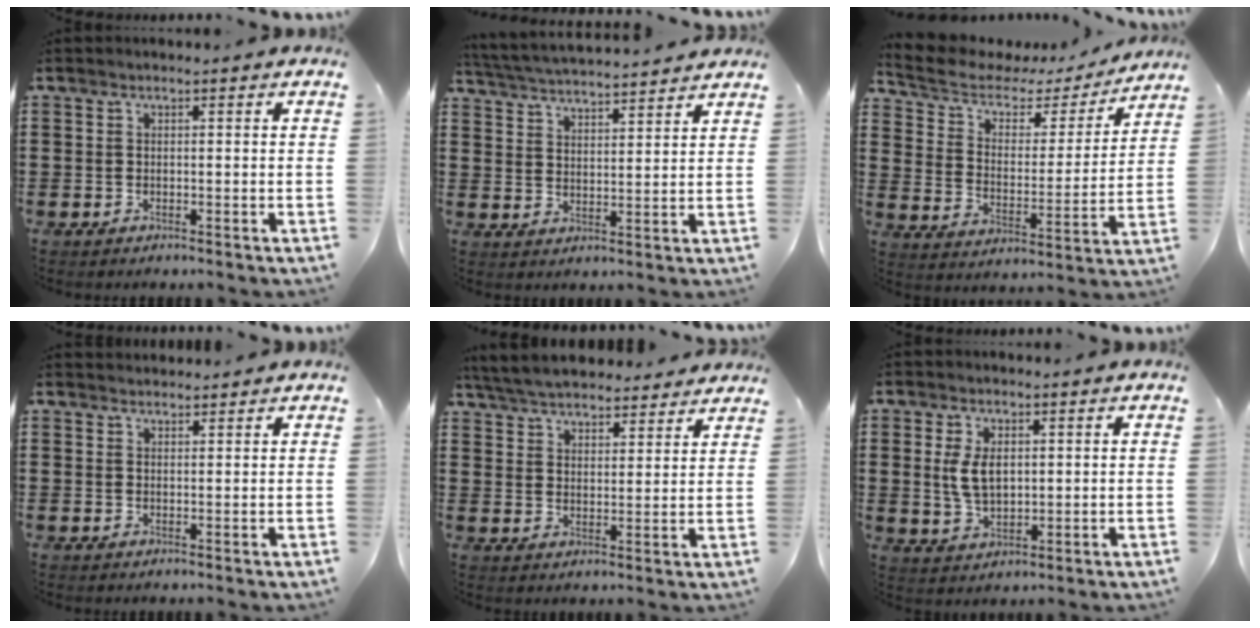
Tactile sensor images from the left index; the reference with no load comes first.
{"total": 4.1, "force": [4.1, -0.2, 0.4], "torque": [-0.028, -0.026, 0.070]}
{"total": 4.9, "force": [3.8, 2.6, 1.5], "torque": [-0.058, -0.024, 0.059]}
{"total": 1.4, "force": [1.4, 0.3, 0.0], "torque": [-0.003, 0.002, 0.028]}
{"total": 5.7, "force": [5.5, 0.9, 1.0], "torque": [-0.044, -0.023, 0.100]}
{"total": 5.4, "force": [1.1, 3.1, 4.3], "torque": [-0.090, 0.003, 0.015]}